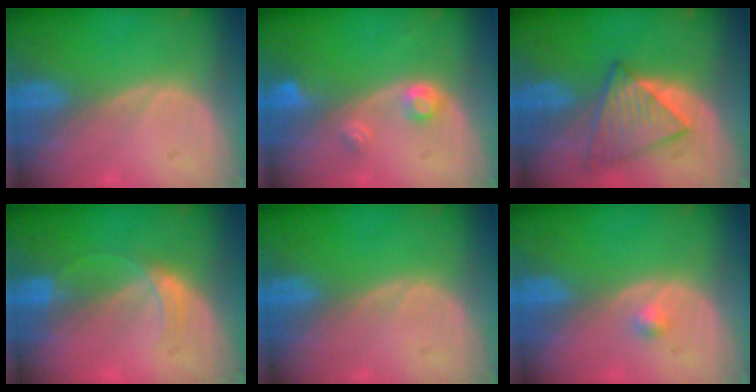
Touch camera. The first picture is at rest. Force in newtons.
{"total": 2.9, "press": 2.7, "slide": 1.0}
{"total": 7.2, "press": 7.0, "slide": 1.7}
{"total": 2.9, "press": 2.9, "slide": 0.1}
{"total": 0.0}
{"total": 1.3, "press": 1.1, "slide": 0.7}